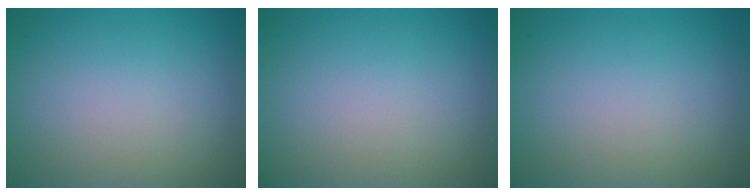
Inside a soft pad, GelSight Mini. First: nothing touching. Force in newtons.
{"total": 0.0}
{"total": 0.0}